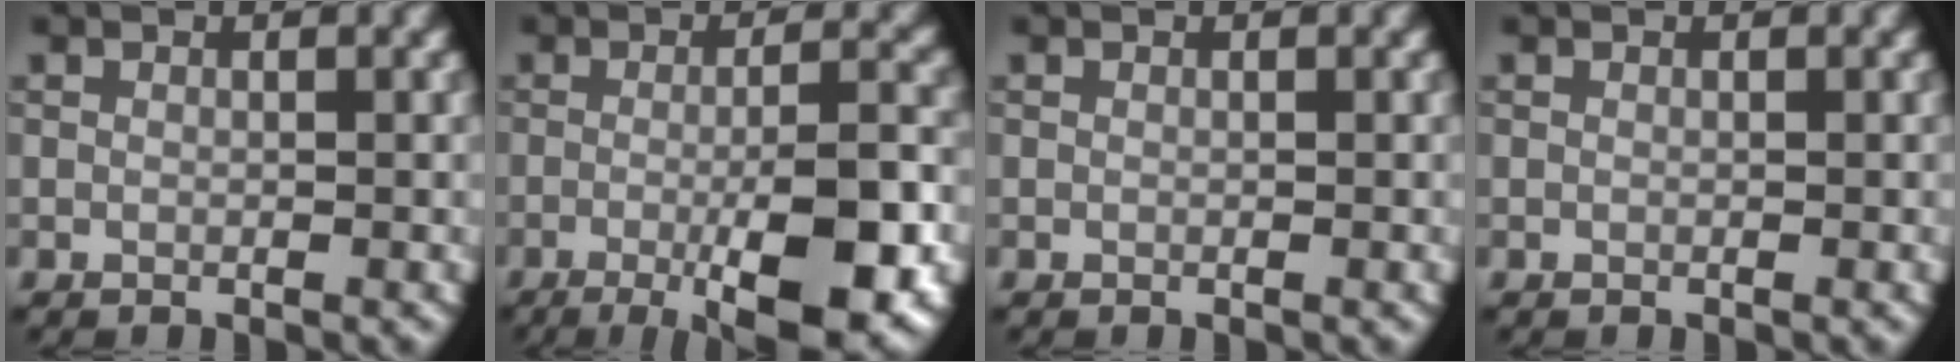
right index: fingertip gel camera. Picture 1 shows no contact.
{"total": 9.9, "force": [-3.2, 2.6, 9.0], "torque": [-0.123, -0.002, -0.046]}
{"total": 0.0}
{"total": 0.0}